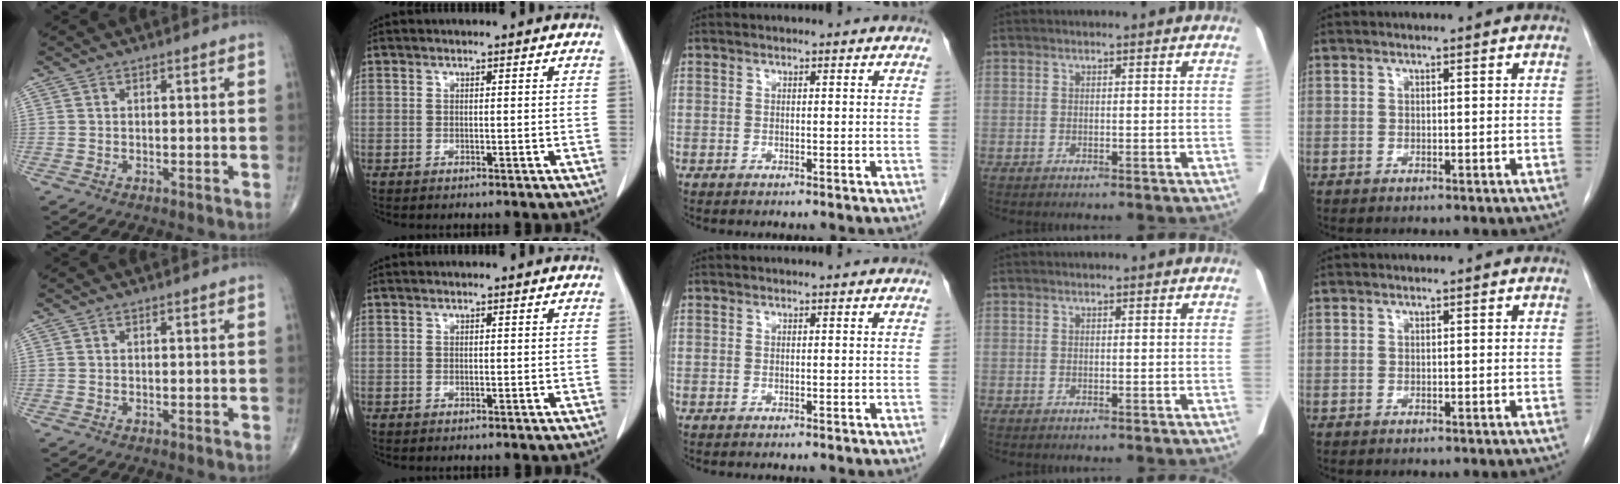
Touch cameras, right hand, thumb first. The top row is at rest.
{}